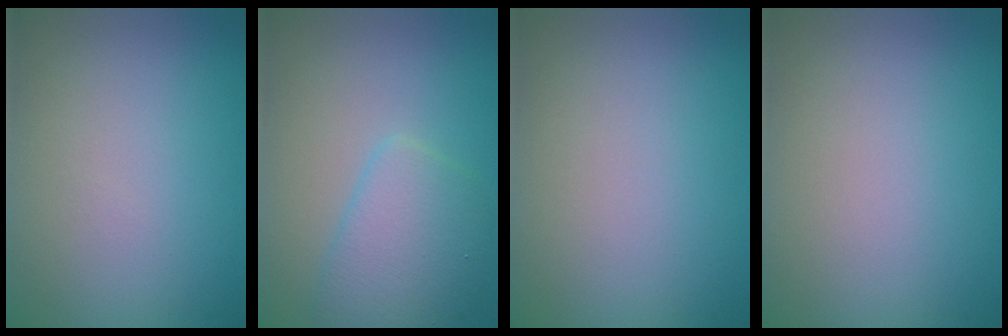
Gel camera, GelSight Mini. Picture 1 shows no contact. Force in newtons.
{"total": 3.9, "press": 3.9, "slide": 0.1}
{"total": 0.0}
{"total": 0.0}